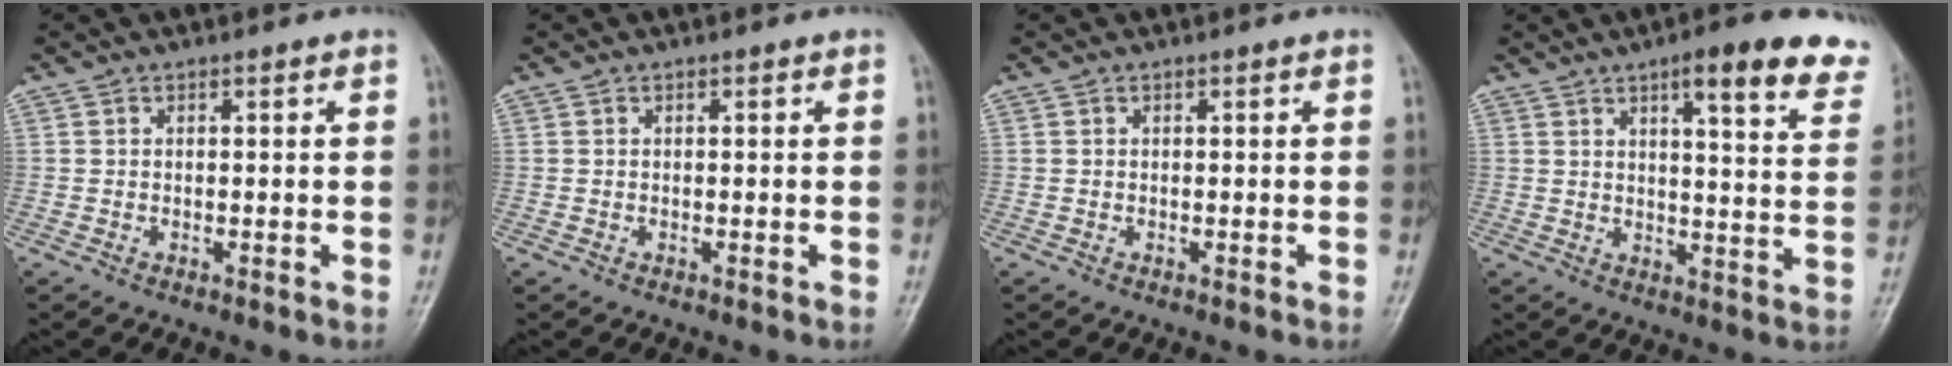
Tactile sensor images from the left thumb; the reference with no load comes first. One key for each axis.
{"total": 0.0}
{"total": 0.0}
{"total": 15.4, "fx": 10.1, "fy": 3.9, "fz": 10.9, "tx": -0.104, "ty": -0.043, "tz": 0.112}